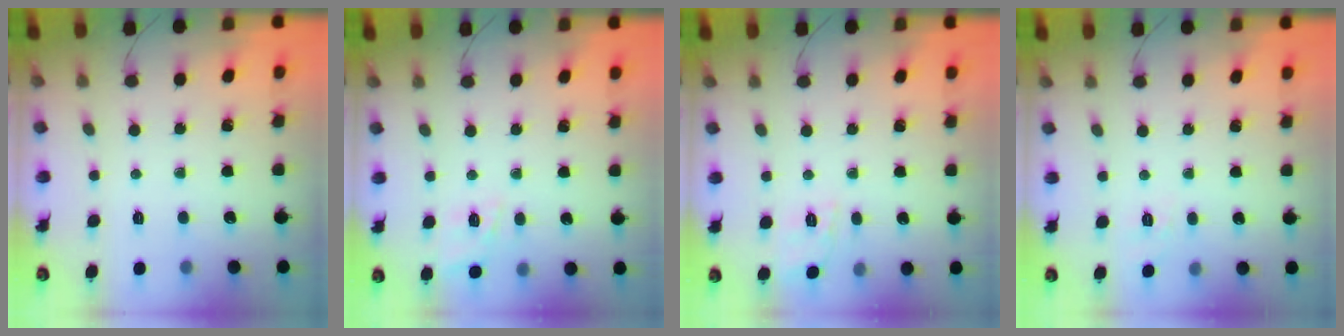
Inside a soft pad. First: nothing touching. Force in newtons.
{"total": 4.4, "press": 4.2, "slide": 1.3}
{"total": 3.9, "press": 3.6, "slide": 1.4}
{"total": 2.2, "press": 1.6, "slide": 1.6}